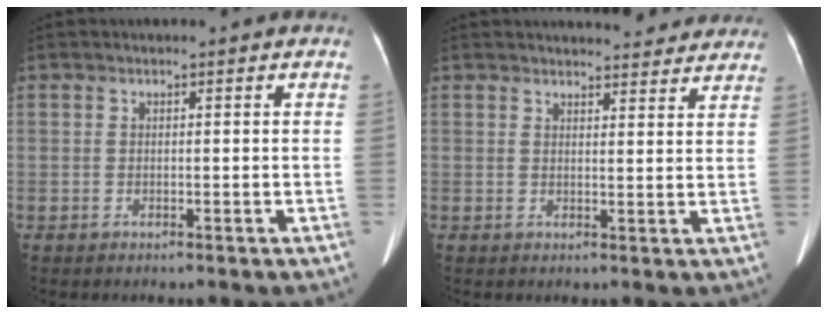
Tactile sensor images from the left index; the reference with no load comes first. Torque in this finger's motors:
{"motor_torque": [0.53, -0.62, 0.02, 0.05]}